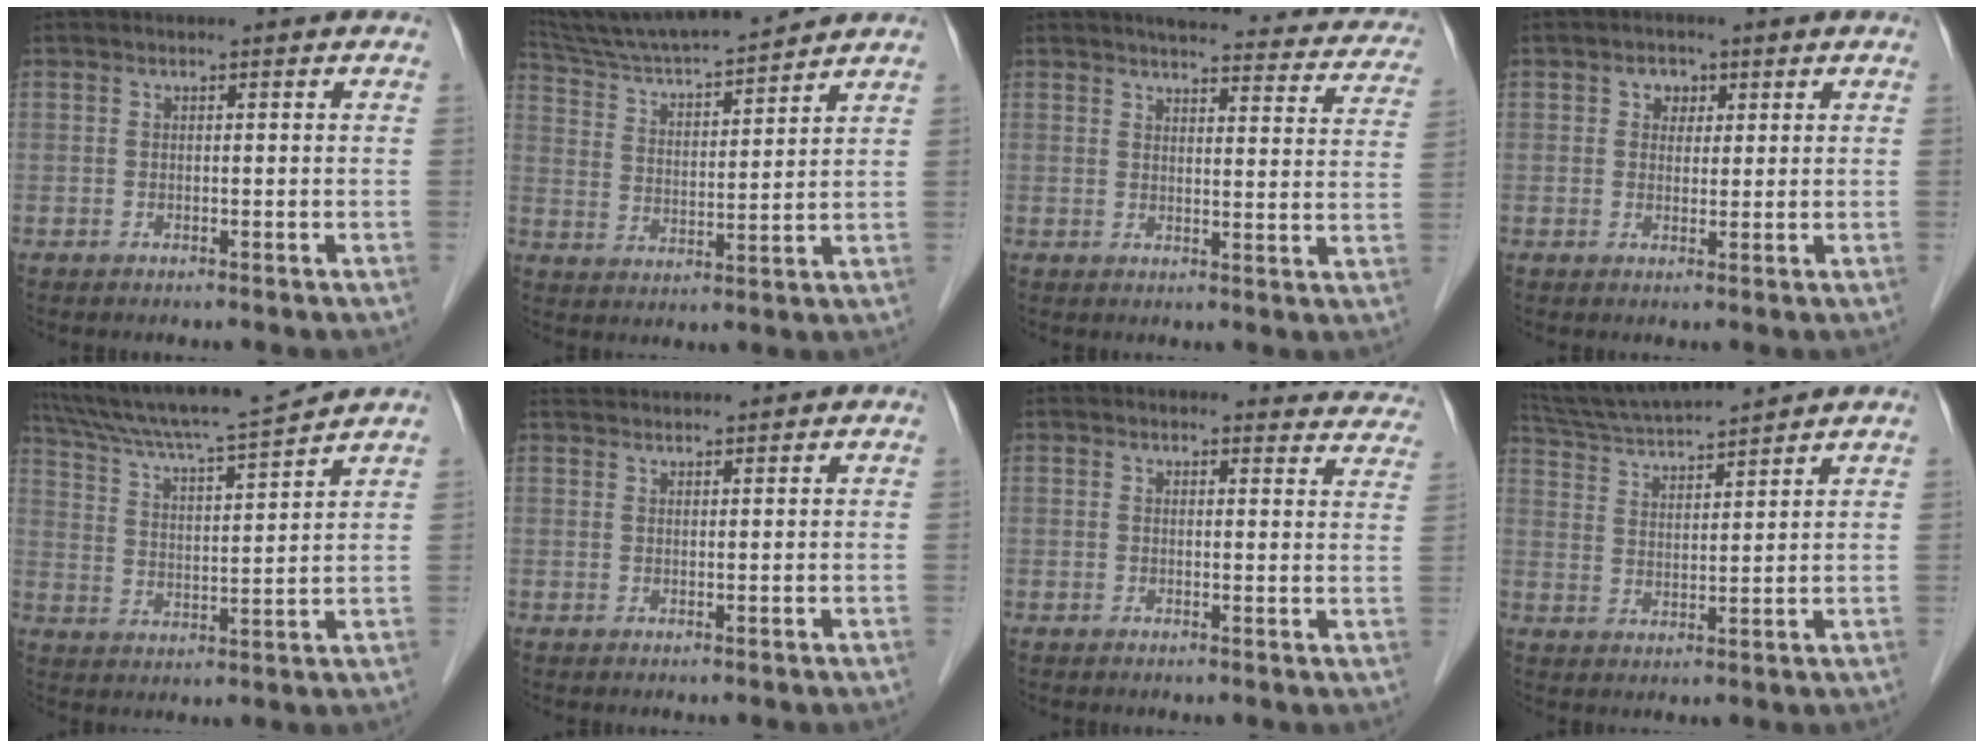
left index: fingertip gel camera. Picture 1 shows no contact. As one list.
[{"total": 15.4, "force": [14.2, 0.3, 6.0], "torque": [-0.111, 0.011, 0.242]}, {"total": 18.9, "force": [17.2, 4.1, 6.6], "torque": [-0.052, -0.020, 0.181]}, {"total": 2.2, "force": [0.8, 1.8, 0.9], "torque": [-0.012, 0.005, 0.008]}, {"total": 14.0, "force": [12.9, -1.7, 5.1], "torque": [-0.099, -0.004, 0.216]}, {"total": 4.3, "force": [4.2, 0.1, 0.8], "torque": [-0.012, 0.037, 0.071]}, {"total": 8.7, "force": [8.5, 2.1, 0.1], "torque": [0.043, -0.022, 0.055]}, {"total": 12.2, "force": [11.3, -0.4, 4.5], "torque": [-0.089, 0.019, 0.198]}]